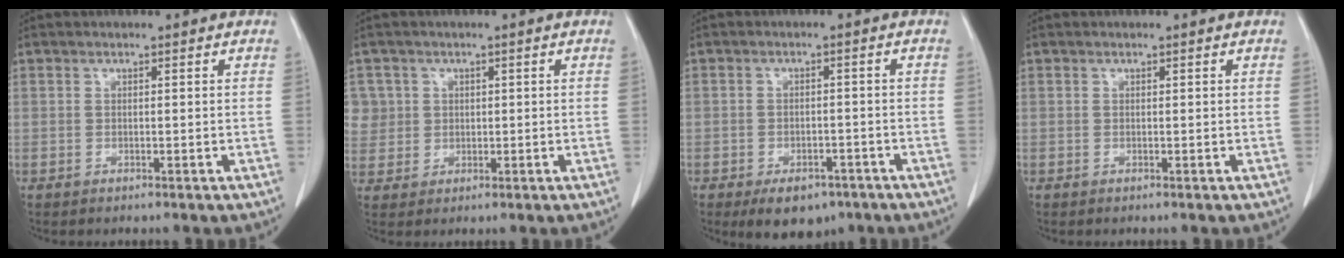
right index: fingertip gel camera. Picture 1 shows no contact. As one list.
[{"total": 6.2, "force": [1.8, 5.9, 0.1], "torque": [-0.003, 0.016, 0.048]}, {"total": 6.5, "force": [-4.4, 3.7, 3.1], "torque": [-0.040, 0.002, -0.059]}, {"total": 0.0}]